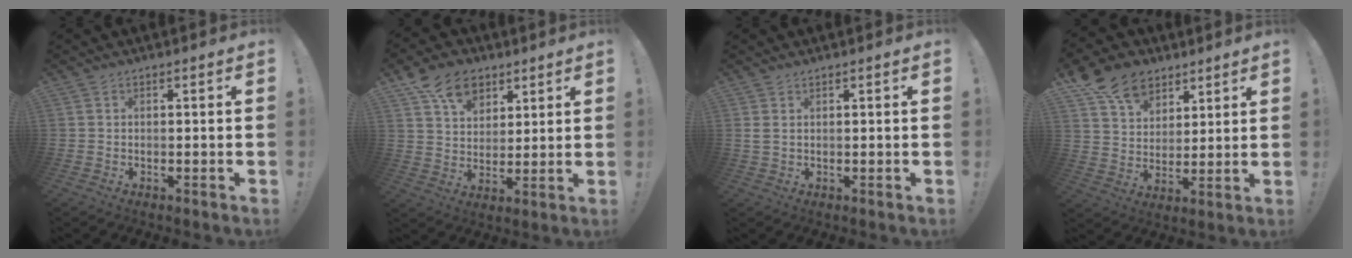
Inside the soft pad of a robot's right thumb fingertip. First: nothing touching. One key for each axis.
{"total": 12.4, "fx": 6.8, "fy": 8.8, "fz": 5.5, "tx": -0.079, "ty": -0.035, "tz": 0.132}
{"total": 1.7, "fx": 1.0, "fy": 0.6, "fz": 1.1, "tx": -0.016, "ty": -0.003, "tz": 0.019}
{"total": 13.6, "fx": 8.3, "fy": 9.6, "fz": 5.0, "tx": -0.068, "ty": -0.054, "tz": 0.161}